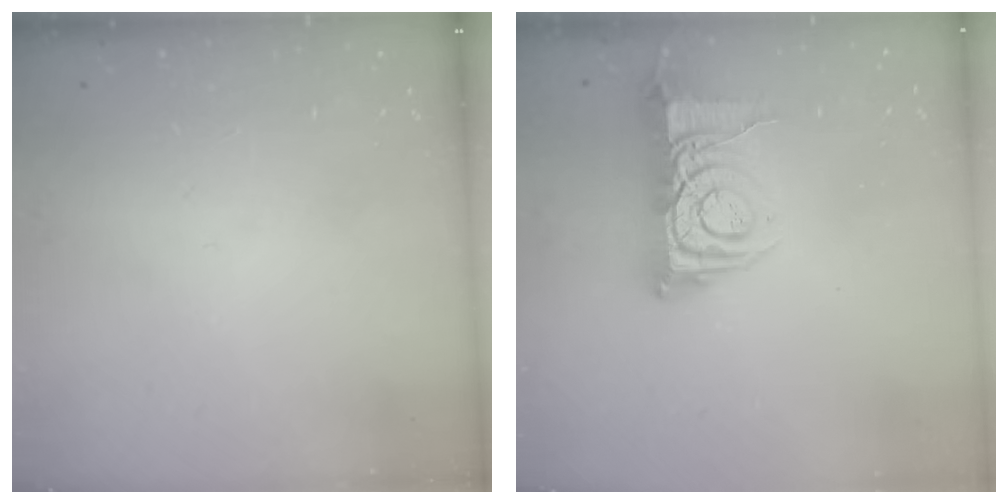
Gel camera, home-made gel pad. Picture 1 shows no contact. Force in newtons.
{"total": 10.2, "press": 10.1, "slide": 1.3}